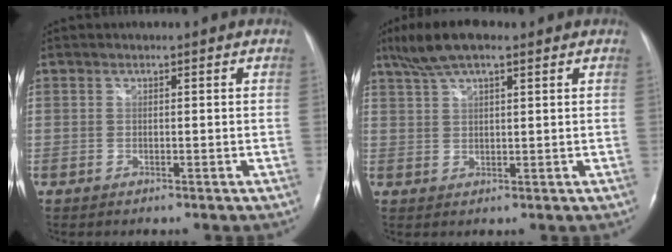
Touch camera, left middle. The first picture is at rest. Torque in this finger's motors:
{"motor_torque": [0.61, -0.57, 0.05, 0.06]}